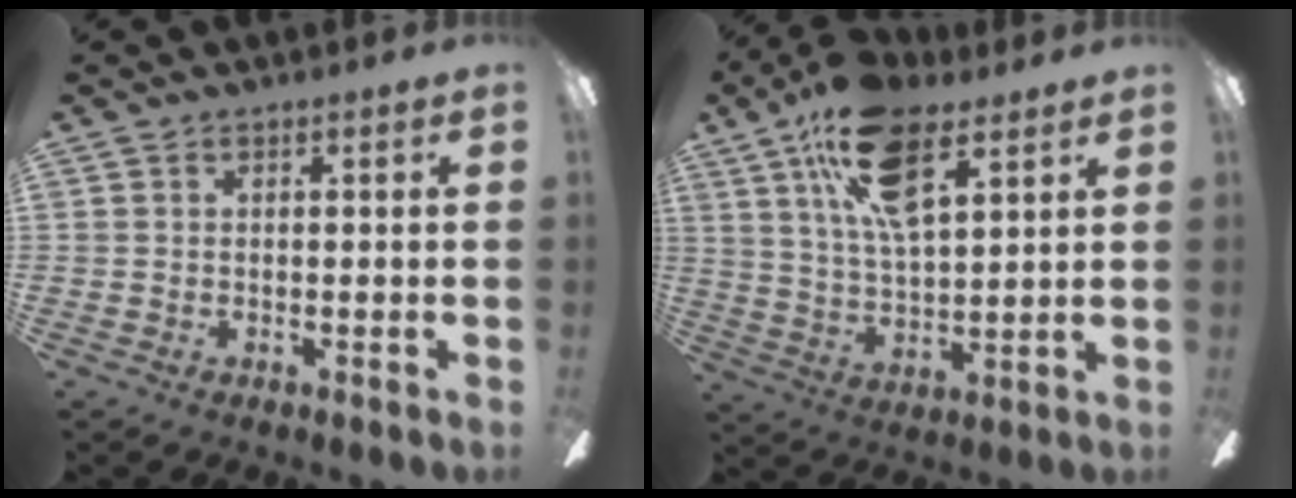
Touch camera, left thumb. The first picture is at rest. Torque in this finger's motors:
{"motor_torque": [0.50, 0.52, 1.67, -1.08, 0.46]}